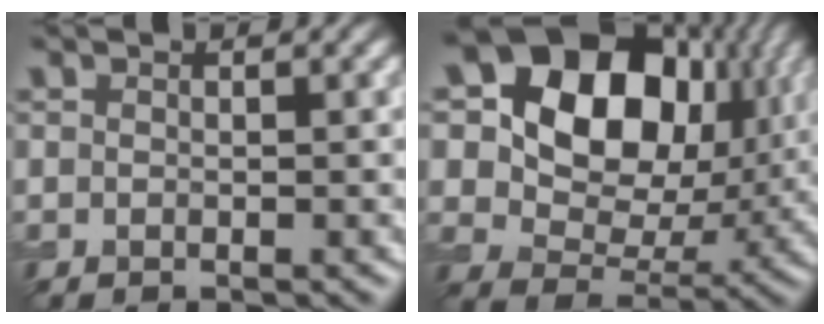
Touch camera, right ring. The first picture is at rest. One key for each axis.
{"total": 16.4, "fx": 6.0, "fy": 11.6, "fz": 10.0, "tx": -0.164, "ty": 0.039, "tz": 0.104}